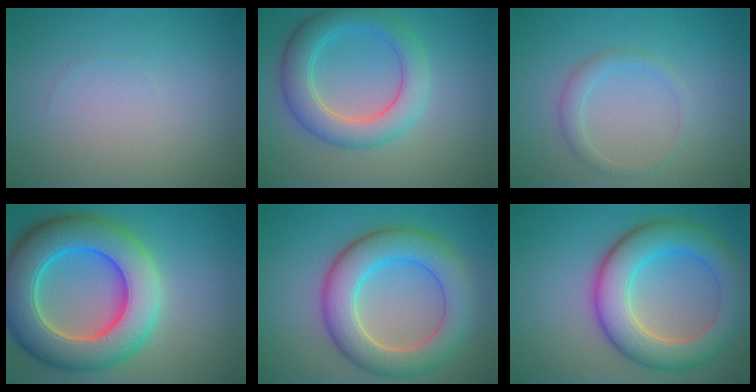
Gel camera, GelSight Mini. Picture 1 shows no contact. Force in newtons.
{"total": 5.1, "press": 5.1, "slide": 0.3}
{"total": 1.6, "press": 1.6, "slide": 0.0}
{"total": 11.5, "press": 11.5, "slide": 0.9}
{"total": 7.6, "press": 7.6, "slide": 0.2}
{"total": 7.9, "press": 7.9, "slide": 0.2}